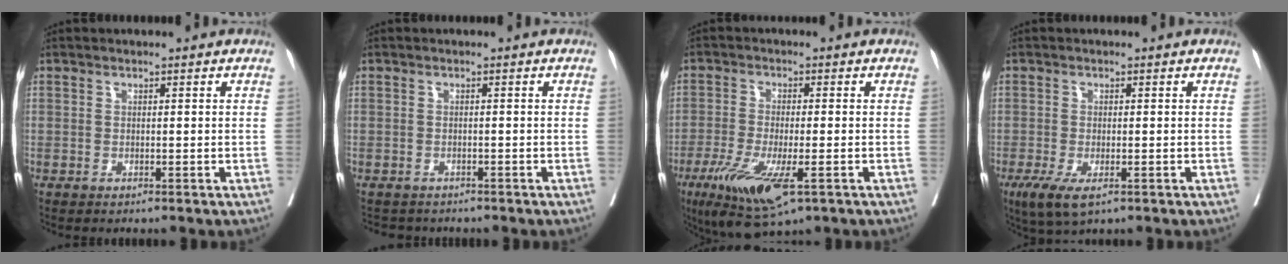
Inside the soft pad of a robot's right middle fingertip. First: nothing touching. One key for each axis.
{"total": 2.9, "fx": -2.7, "fy": 1.2, "fz": 0.2, "tx": -0.002, "ty": -0.003, "tz": -0.038}
{"total": 11.2, "fx": -5.6, "fy": 2.8, "fz": 9.3, "tx": -0.169, "ty": -0.029, "tz": -0.090}
{"total": 5.1, "fx": -2.7, "fy": 1.6, "fz": 4.0, "tx": -0.073, "ty": -0.015, "tz": -0.041}